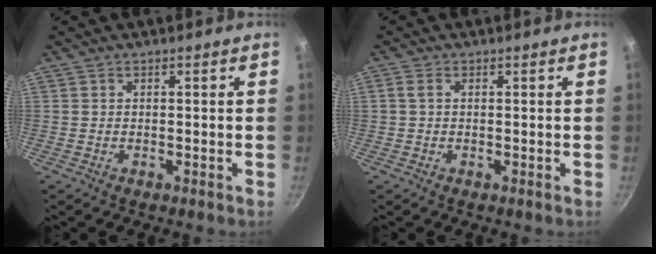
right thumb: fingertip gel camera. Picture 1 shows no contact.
{"total": 1.5, "force": [0.3, 1.0, 1.1], "torque": [-0.023, 0.005, 0.004]}